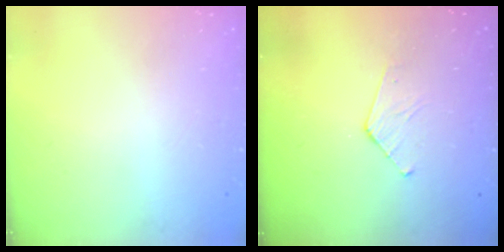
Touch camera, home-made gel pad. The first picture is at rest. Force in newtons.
{"total": 4.9, "press": 4.9, "slide": 0.4}